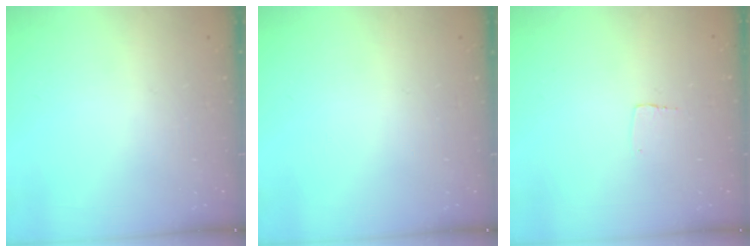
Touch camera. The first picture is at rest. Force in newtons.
{"total": 0.0}
{"total": 2.3, "press": 2.3, "slide": 0.1}